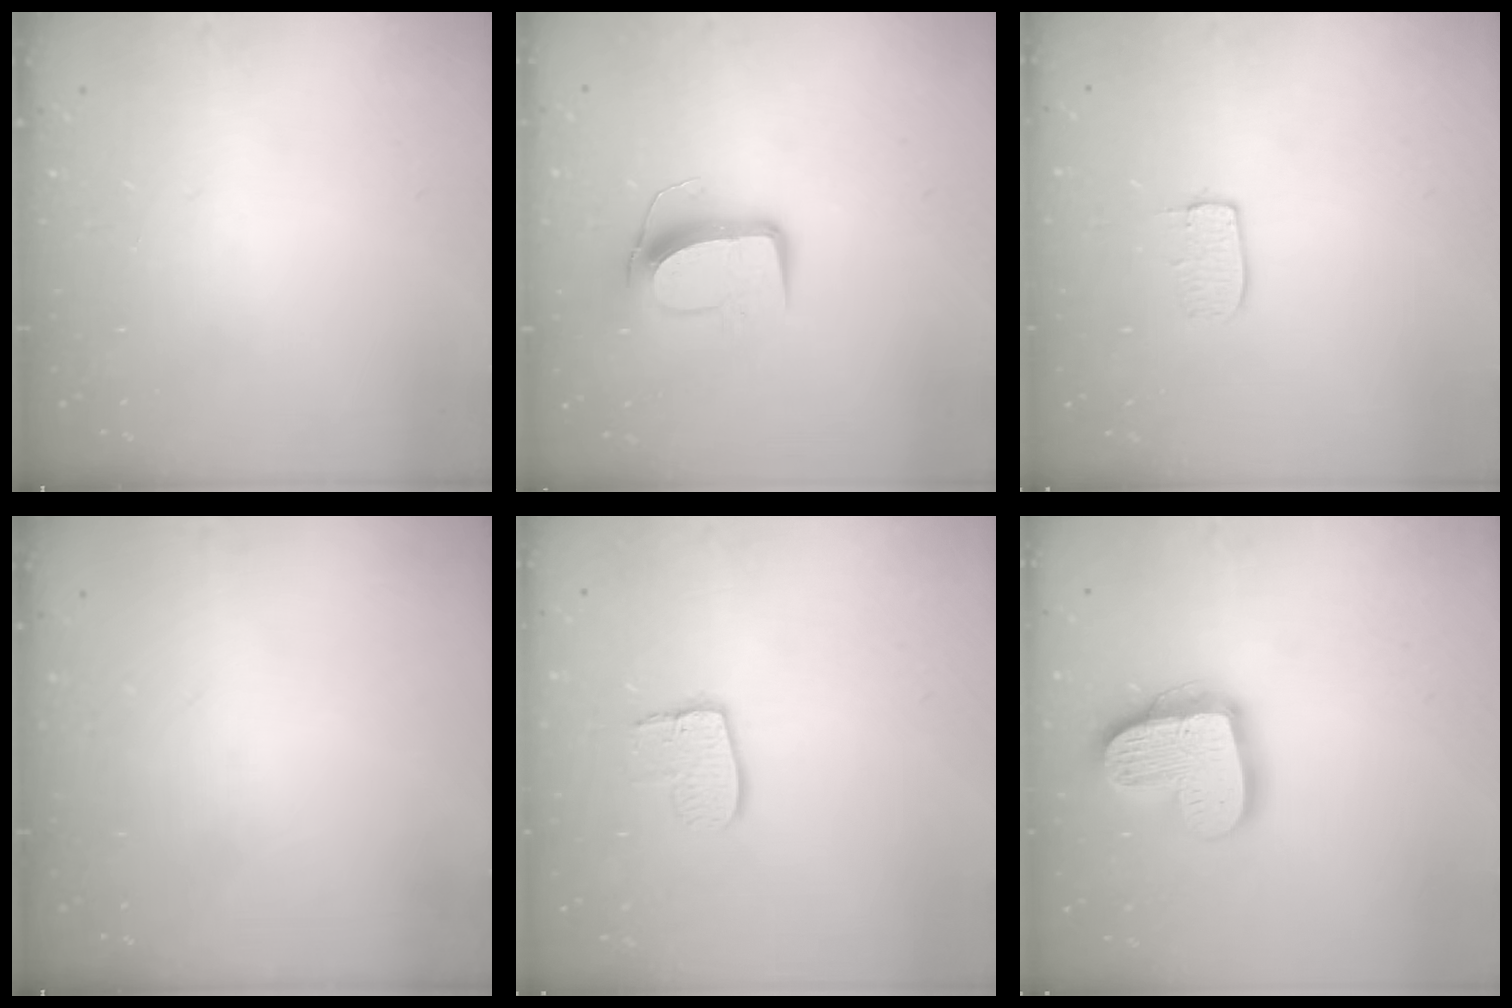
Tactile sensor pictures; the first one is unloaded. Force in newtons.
{"total": 9.8, "press": 9.7, "slide": 0.7}
{"total": 5.5, "press": 5.5, "slide": 0.1}
{"total": 0.0}
{"total": 8.3, "press": 8.3, "slide": 0.7}
{"total": 17.9, "press": 17.9, "slide": 1.4}